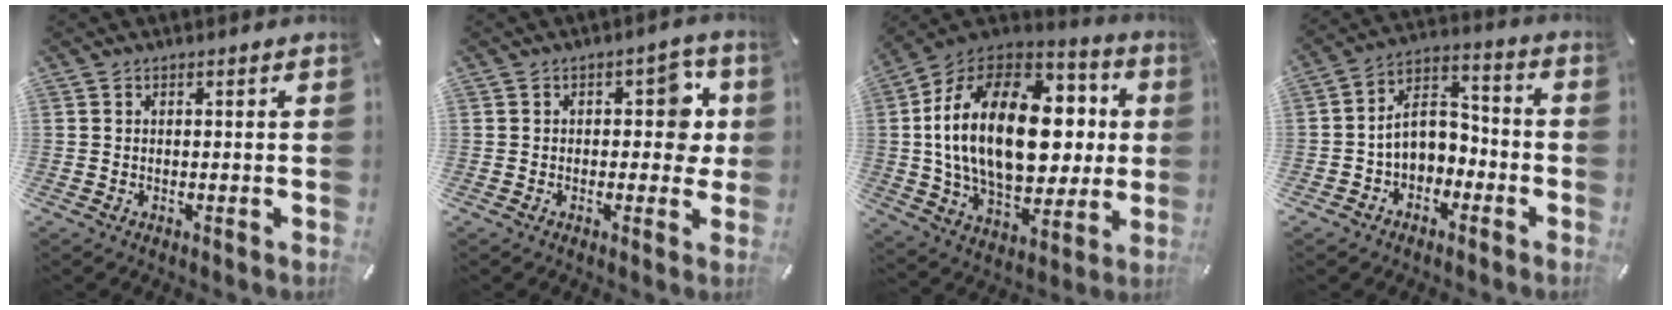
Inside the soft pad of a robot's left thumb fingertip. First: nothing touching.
{"total": 8.4, "force": [1.4, 5.2, 6.5], "torque": [-0.071, -0.003, 0.014]}
{"total": 27.9, "force": [1.9, 16.8, 22.2], "torque": [-0.434, 0.004, 0.034]}
{"total": 8.9, "force": [-1.5, 7.2, 5.1], "torque": [-0.091, 0.019, -0.025]}